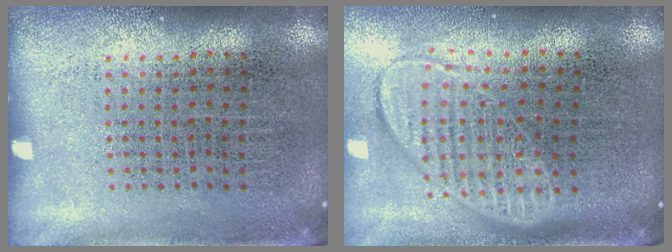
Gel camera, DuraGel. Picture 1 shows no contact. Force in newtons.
{"total": 2.0, "press": 1.5, "slide": 1.2}